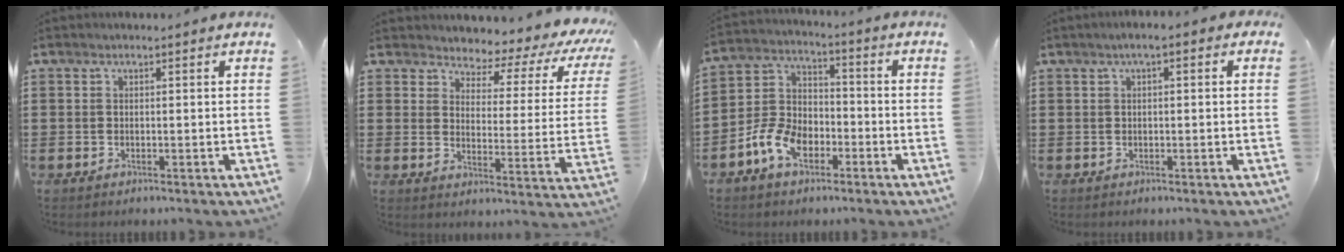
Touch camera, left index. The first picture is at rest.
{"total": 3.6, "force": [3.0, 1.3, 1.4], "torque": [-0.044, -0.030, 0.041]}
{"total": 7.7, "force": [-4.1, 4.8, 4.4], "torque": [-0.118, 0.008, -0.086]}
{"total": 1.7, "force": [-0.1, 0.4, 1.7], "torque": [-0.031, 0.000, -0.004]}